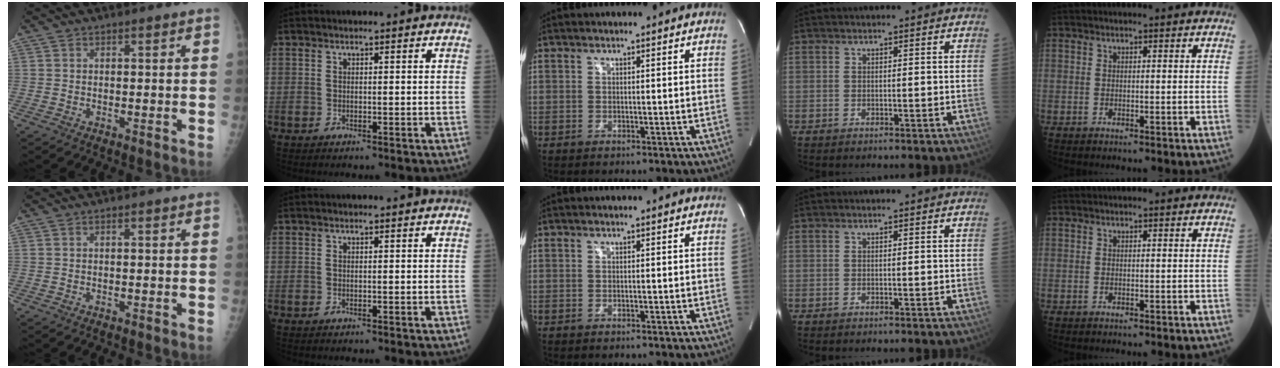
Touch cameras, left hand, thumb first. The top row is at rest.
{}